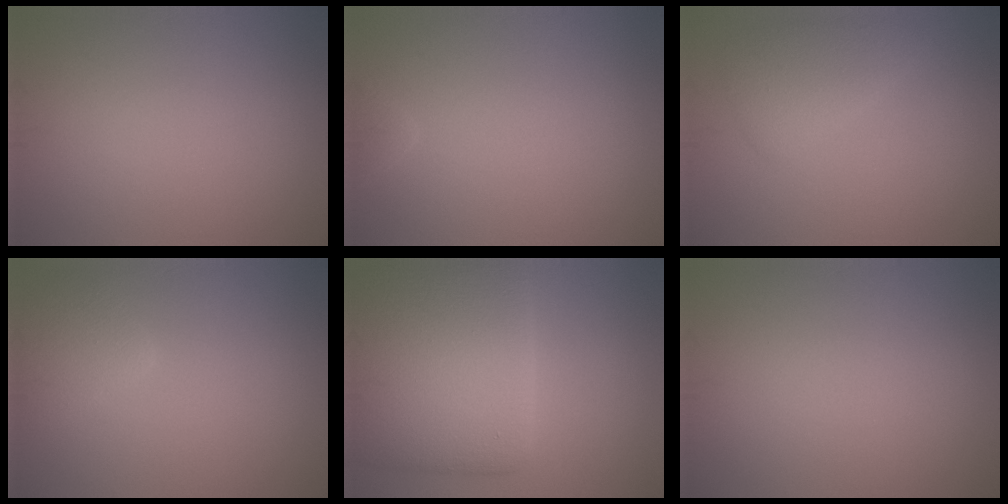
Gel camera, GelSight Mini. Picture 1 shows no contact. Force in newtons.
{"total": 1.0, "press": 1.0, "slide": 0.1}
{"total": 2.8, "press": 2.8, "slide": 0.2}
{"total": 2.5, "press": 2.5, "slide": 0.2}
{"total": 10.9, "press": 10.9, "slide": 0.3}
{"total": 0.0}